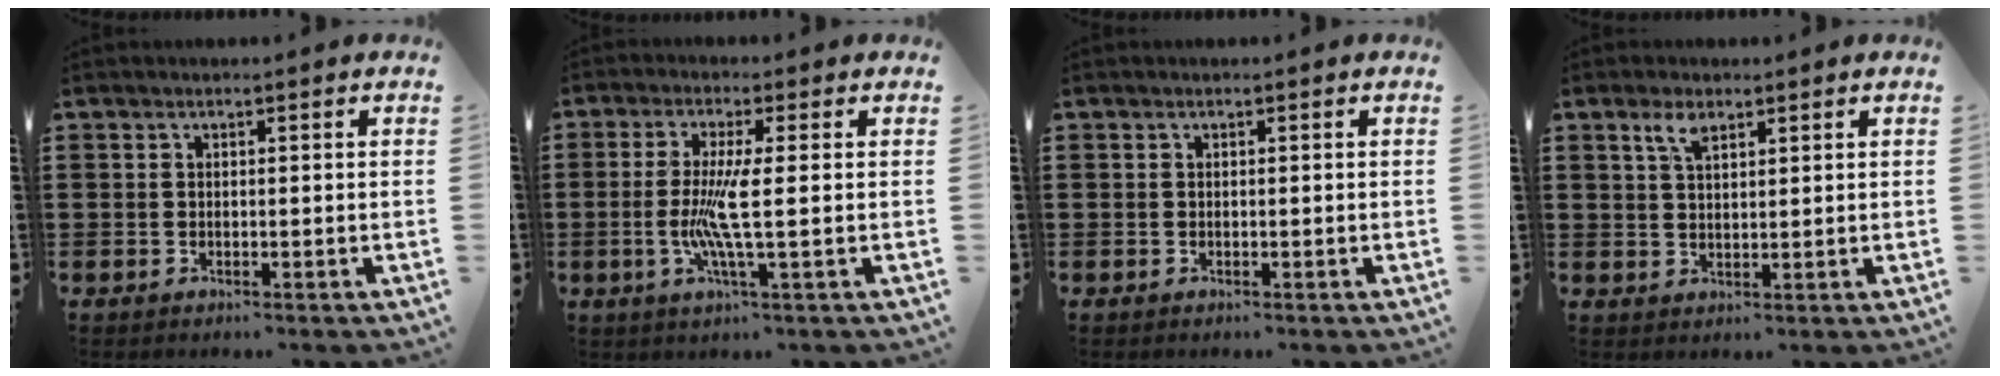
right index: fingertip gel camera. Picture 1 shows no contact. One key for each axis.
{"total": 6.6, "fx": -0.7, "fy": 0.2, "fz": 6.5, "tx": -0.138, "ty": -0.018, "tz": -0.022}
{"total": 0.0}
{"total": 3.2, "fx": 2.0, "fy": 1.2, "fz": 2.1, "tx": -0.047, "ty": 0.006, "tz": 0.036}